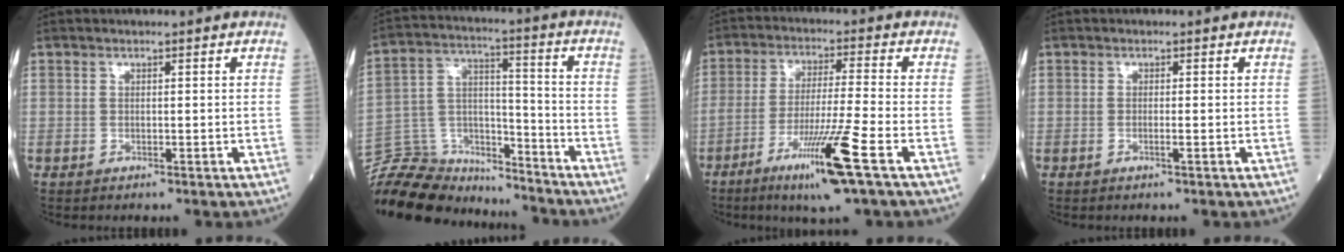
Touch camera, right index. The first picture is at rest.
{"total": 17.6, "force": [-16.7, 4.7, 2.6], "torque": [-0.061, 0.052, -0.274]}
{"total": 11.8, "force": [-5.9, -1.1, 10.2], "torque": [-0.193, -0.026, -0.107]}
{"total": 1.0, "force": [-0.4, -0.1, 1.0], "torque": [-0.021, -0.001, -0.006]}